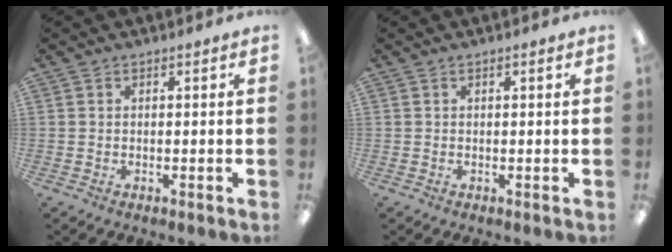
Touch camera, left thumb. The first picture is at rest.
{"total": 0.6, "force": [0.3, 0.0, 0.5], "torque": [-0.009, 0.001, 0.005]}